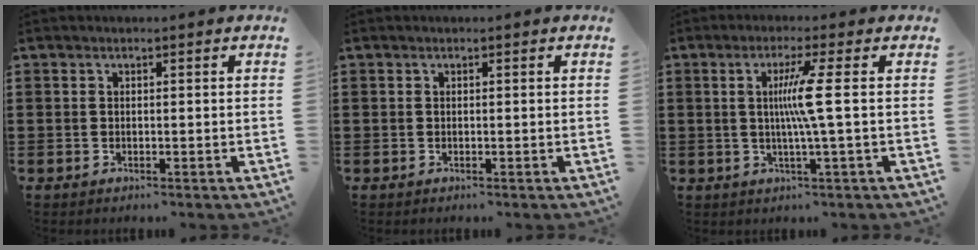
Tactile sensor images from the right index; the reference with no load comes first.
{"total": 0.0}
{"total": 6.1, "force": [0.2, -1.5, 5.9], "torque": [-0.116, -0.014, -0.007]}